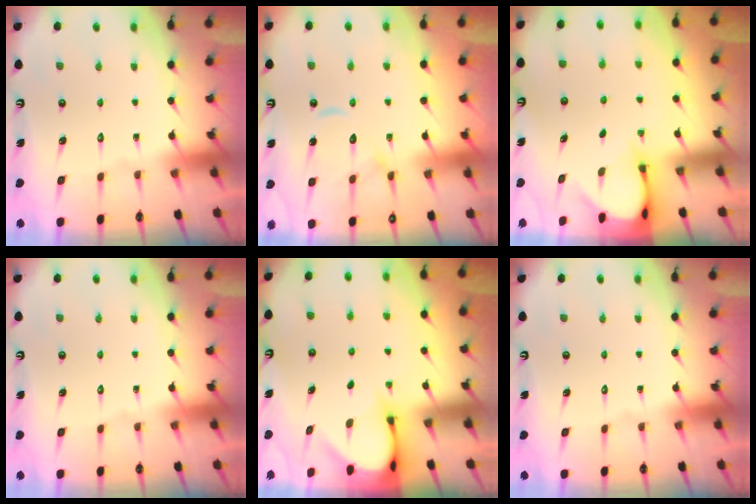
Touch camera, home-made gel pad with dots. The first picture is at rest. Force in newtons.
{"total": 11.4, "press": 11.4, "slide": 1.1}
{"total": 3.1, "press": 3.1, "slide": 0.2}
{"total": 0.0}
{"total": 3.5, "press": 3.5, "slide": 0.2}
{"total": 0.0}